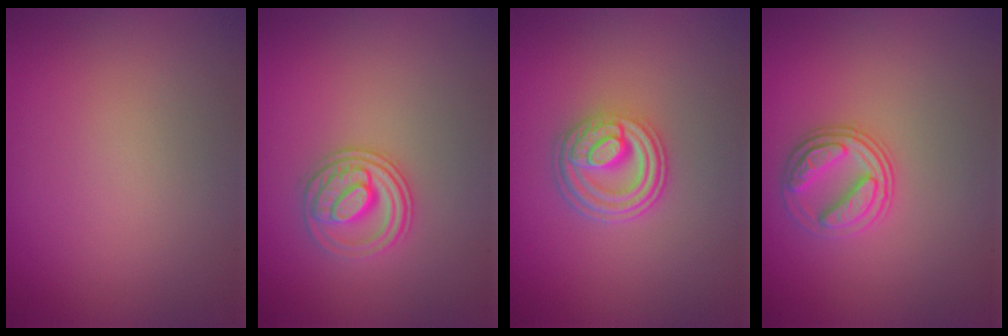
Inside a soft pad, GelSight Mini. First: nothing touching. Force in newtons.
{"total": 2.8, "press": 2.6, "slide": 1.1}
{"total": 4.8, "press": 3.6, "slide": 3.2}
{"total": 2.7, "press": 2.6, "slide": 0.9}